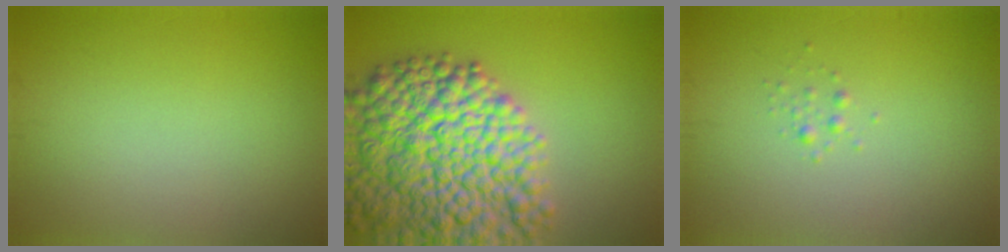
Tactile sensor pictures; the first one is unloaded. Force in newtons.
{"total": 13.8, "press": 13.8, "slide": 0.7}
{"total": 0.7, "press": 0.7, "slide": 0.0}